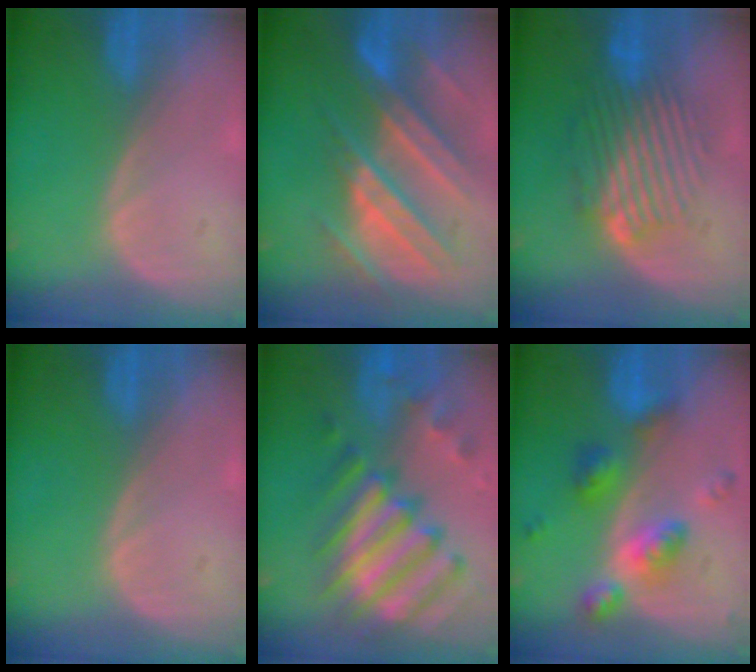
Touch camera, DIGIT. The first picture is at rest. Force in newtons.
{"total": 11.1, "press": 9.9, "slide": 5.1}
{"total": 9.2, "press": 8.3, "slide": 3.9}
{"total": 0.0}
{"total": 12.4, "press": 10.7, "slide": 6.2}
{"total": 7.4, "press": 7.3, "slide": 0.5}